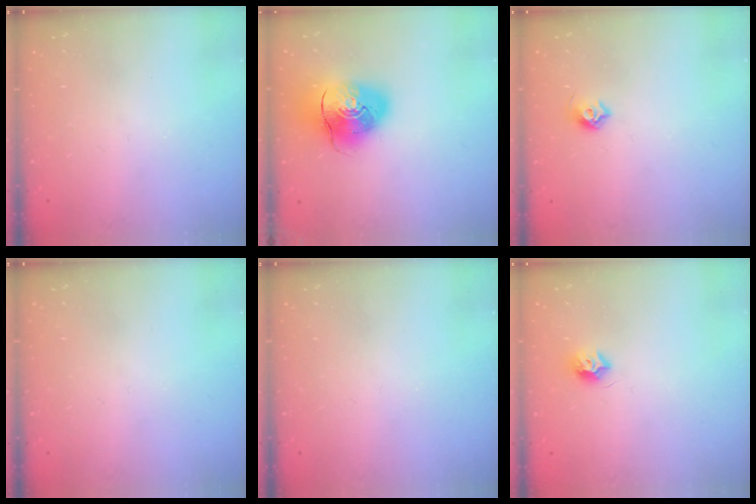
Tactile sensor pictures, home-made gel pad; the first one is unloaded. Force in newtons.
{"total": 13.0, "press": 12.8, "slide": 2.4}
{"total": 5.5, "press": 5.3, "slide": 1.2}
{"total": 0.0}
{"total": 0.0}
{"total": 7.4, "press": 7.4, "slide": 0.1}